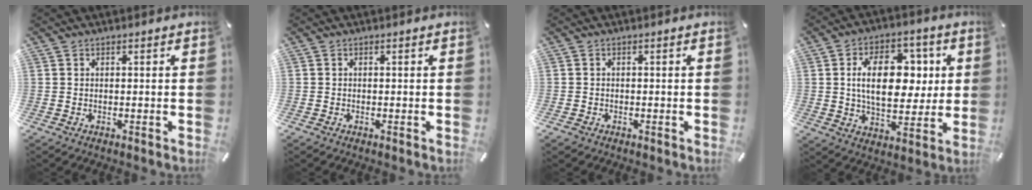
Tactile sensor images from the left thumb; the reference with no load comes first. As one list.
[{"total": 0.0}, {"total": 0.8, "force": [-0.6, 0.6, 0.1], "torque": [-0.003, 0.001, -0.014]}, {"total": 16.1, "force": [2.8, 10.0, 12.3], "torque": [-0.210, 0.006, 0.043]}]